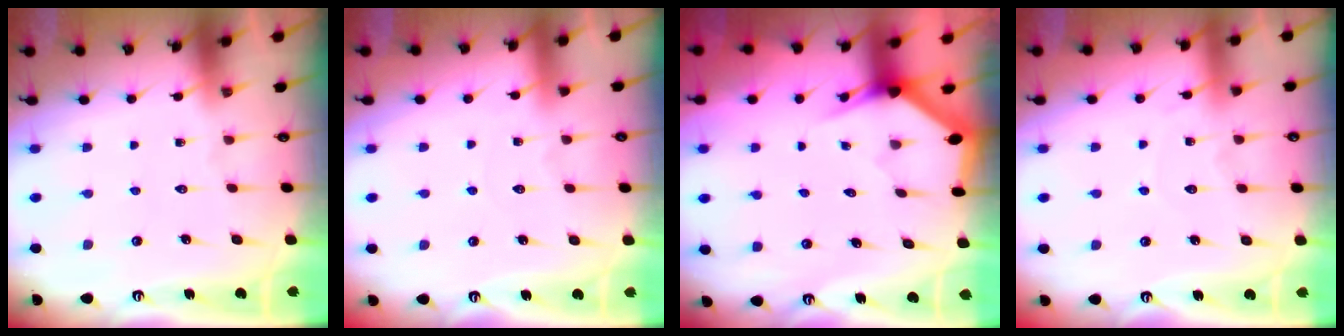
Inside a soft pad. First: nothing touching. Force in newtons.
{"total": 2.8, "press": 2.8, "slide": 0.3}
{"total": 2.9, "press": 2.9, "slide": 0.1}
{"total": 3.4, "press": 3.4, "slide": 0.4}